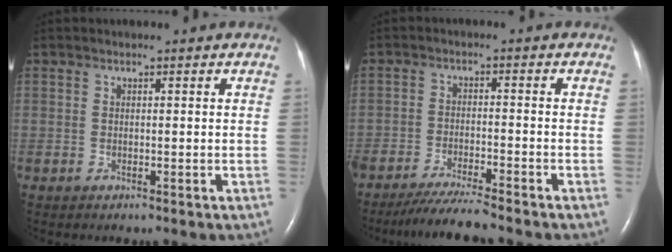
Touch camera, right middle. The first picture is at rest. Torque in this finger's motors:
{"motor_torque": [1.15, -0.99, 0.18, 0.12]}